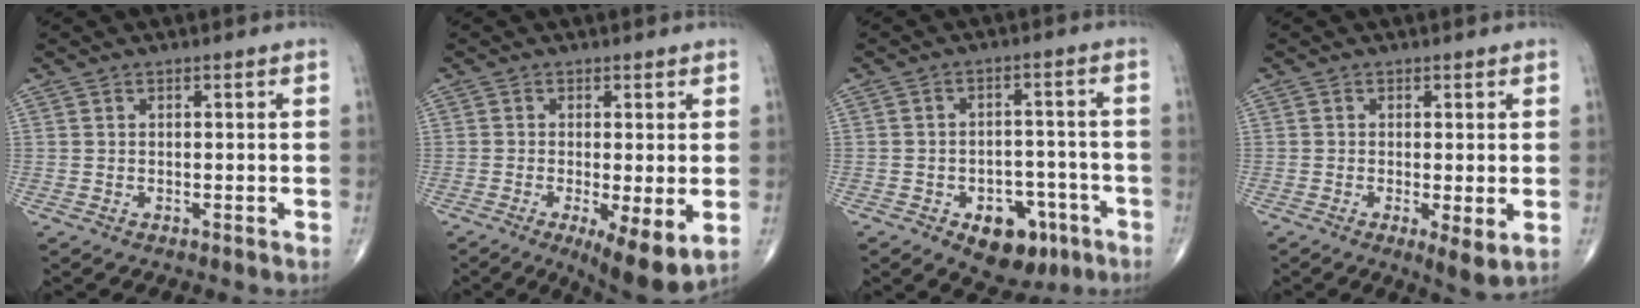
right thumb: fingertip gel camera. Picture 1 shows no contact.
{"total": 9.4, "force": [-2.5, 2.7, 8.6], "torque": [-0.138, -0.023, -0.037]}
{"total": 10.7, "force": [-5.4, 6.7, 6.3], "torque": [-0.052, 0.037, -0.067]}
{"total": 4.3, "force": [-0.8, 1.1, 4.1], "torque": [-0.075, -0.017, -0.017]}